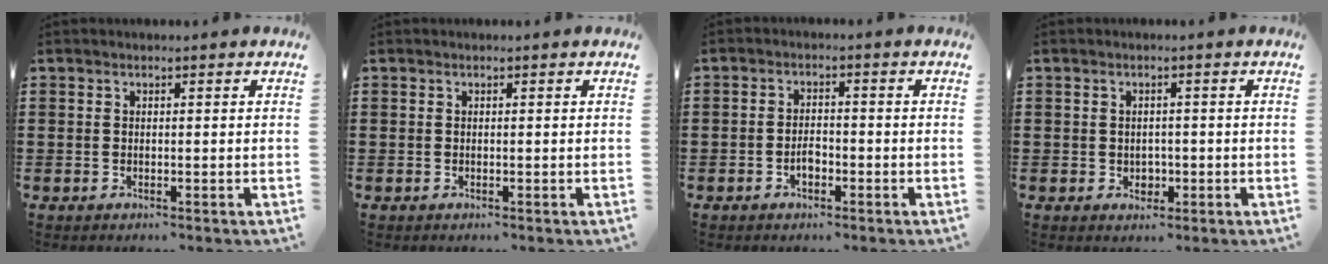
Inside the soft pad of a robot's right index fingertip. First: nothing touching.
{"total": 0.0}
{"total": 2.4, "force": [-1.2, 1.2, 1.8], "torque": [-0.035, 0.005, -0.024]}
{"total": 1.7, "force": [-0.3, 1.5, 0.9], "torque": [-0.018, 0.005, -0.008]}